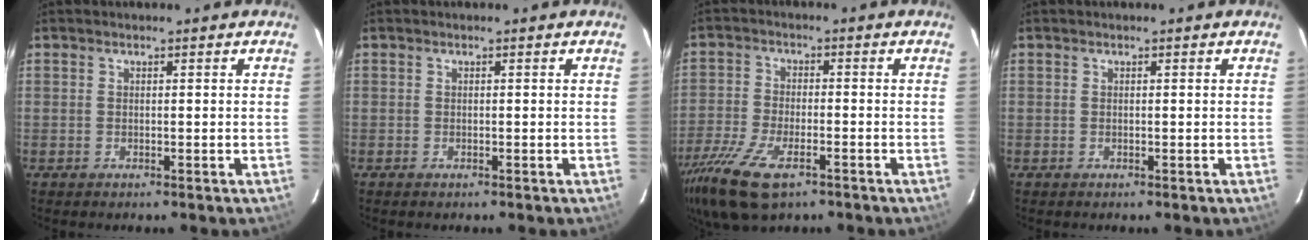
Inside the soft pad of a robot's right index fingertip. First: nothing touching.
{"total": 0.0}
{"total": 14.0, "force": [-8.9, 5.6, 9.2], "torque": [-0.222, -0.041, -0.173]}
{"total": 0.0}